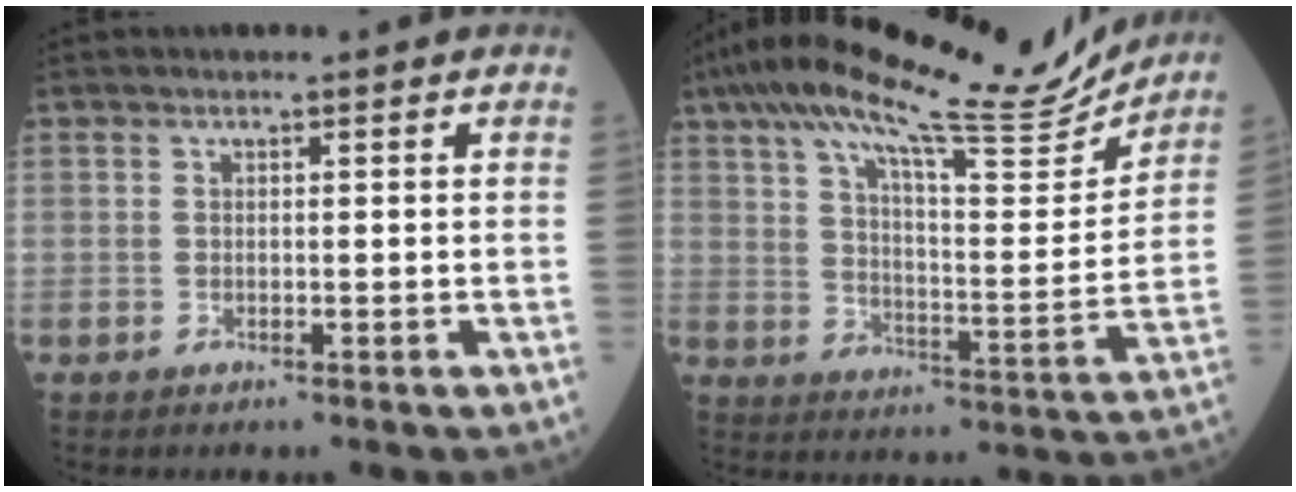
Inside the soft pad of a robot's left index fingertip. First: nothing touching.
{"total": 22.0, "force": [18.8, 2.9, 11.1], "torque": [-0.189, 0.004, 0.271]}